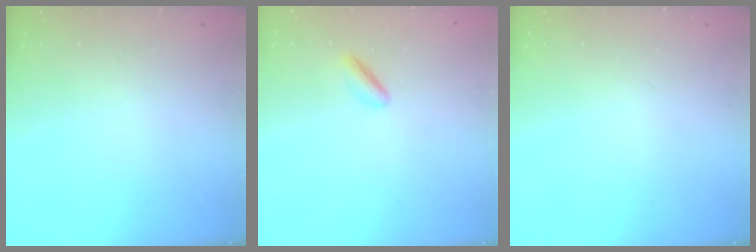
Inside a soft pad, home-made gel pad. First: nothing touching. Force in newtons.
{"total": 1.7, "press": 1.6, "slide": 0.7}
{"total": 0.0}